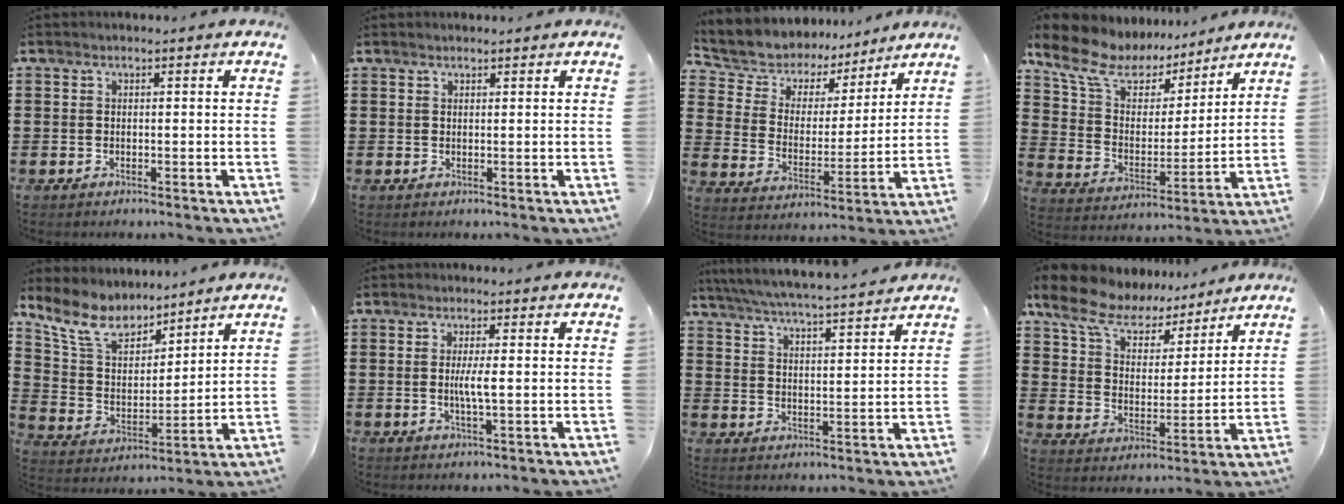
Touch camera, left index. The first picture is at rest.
{"total": 0.7, "force": [0.7, 0.1, 0.2], "torque": [-0.005, 0.001, 0.014]}
{"total": 6.4, "force": [5.7, 2.9, -0.2], "torque": [-0.042, -0.041, 0.099]}
{"total": 9.9, "force": [8.2, 4.4, 3.5], "torque": [-0.115, -0.042, 0.147]}
{"total": 9.8, "force": [8.1, 3.9, 3.8], "torque": [-0.113, -0.037, 0.151]}
{"total": 3.3, "force": [-0.1, 0.4, 3.2], "torque": [-0.067, -0.006, -0.005]}
{"total": 5.2, "force": [5.0, -0.5, 1.4], "torque": [-0.049, -0.034, 0.085]}
{"total": 9.2, "force": [7.9, 3.2, 3.5], "torque": [-0.106, -0.035, 0.141]}